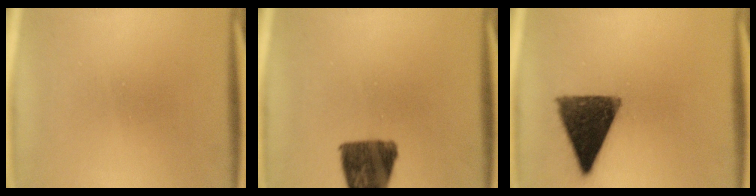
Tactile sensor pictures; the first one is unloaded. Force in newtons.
{"total": 11.2}
{"total": 12.6}